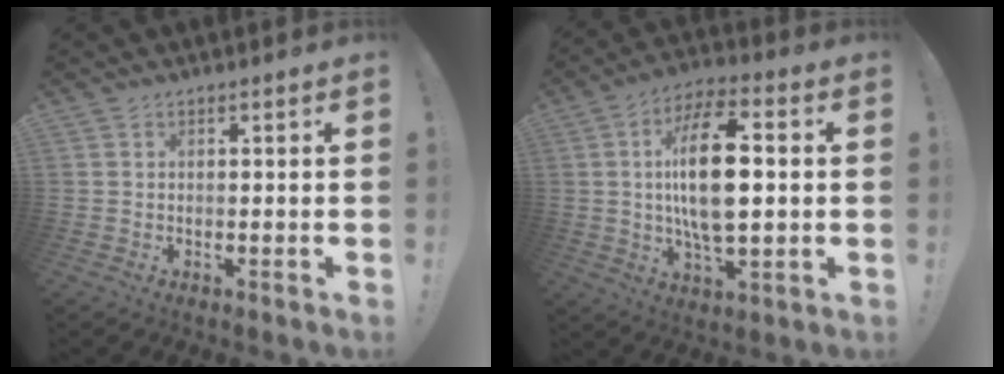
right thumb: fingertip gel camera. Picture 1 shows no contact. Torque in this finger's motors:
{"motor_torque": [1.85, 3.15, 1.14, -0.67, 0.64]}